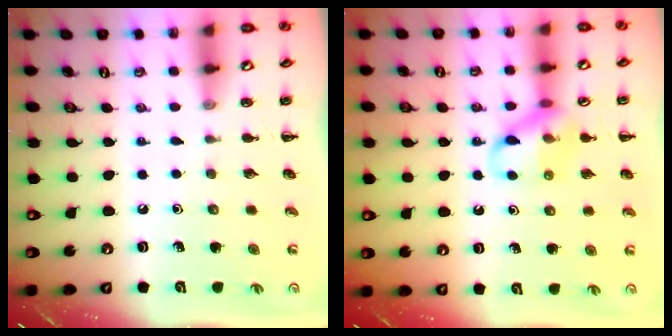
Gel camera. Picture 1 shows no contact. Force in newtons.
{"total": 12.3, "press": 12.2, "slide": 1.2}